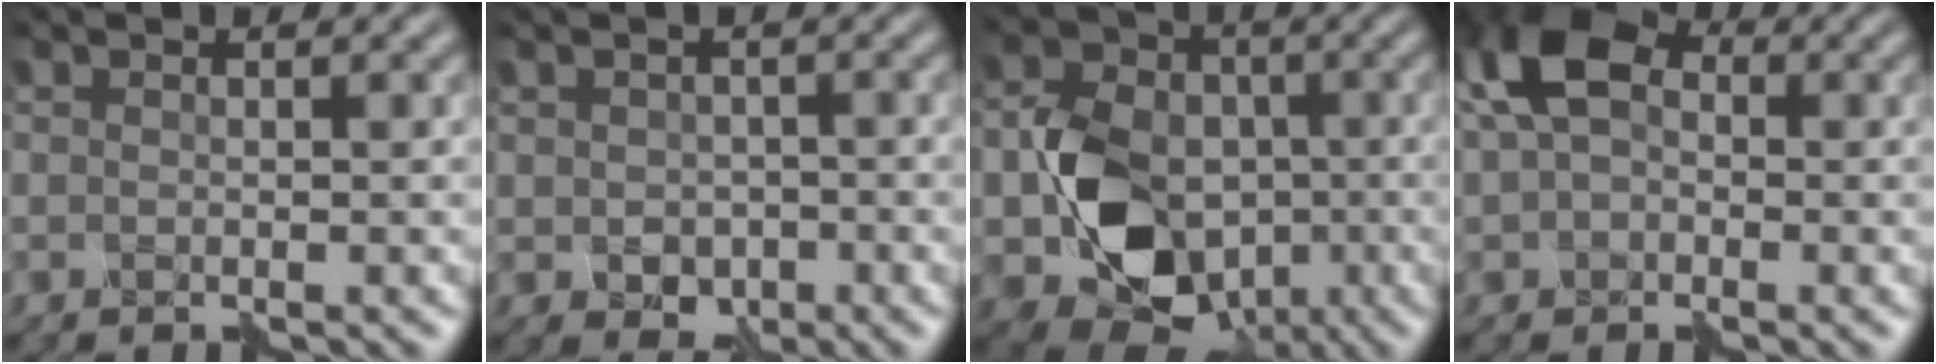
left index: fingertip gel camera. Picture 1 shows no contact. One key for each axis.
{"total": 2.0, "fx": -0.8, "fy": 1.5, "fz": 1.0, "tx": -0.020, "ty": 0.000, "tz": -0.007}
{"total": 8.8, "fx": -2.7, "fy": 7.0, "fz": 4.7, "tx": -0.088, "ty": 0.002, "tz": -0.052}
{"total": 6.9, "fx": 1.4, "fy": 4.9, "fz": 4.7, "tx": -0.101, "ty": 0.035, "tz": 0.015}